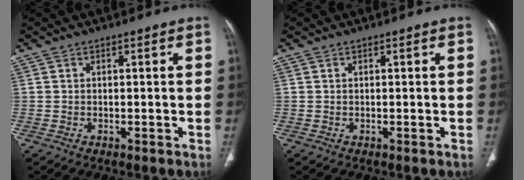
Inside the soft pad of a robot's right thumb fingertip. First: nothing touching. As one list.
[{"total": 0.0}]